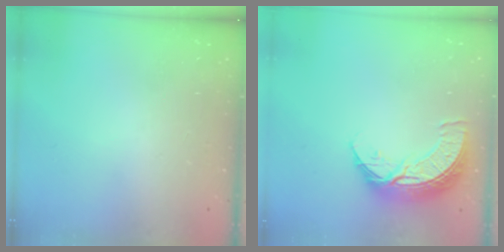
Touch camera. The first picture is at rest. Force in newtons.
{"total": 10.3, "press": 10.2, "slide": 0.7}